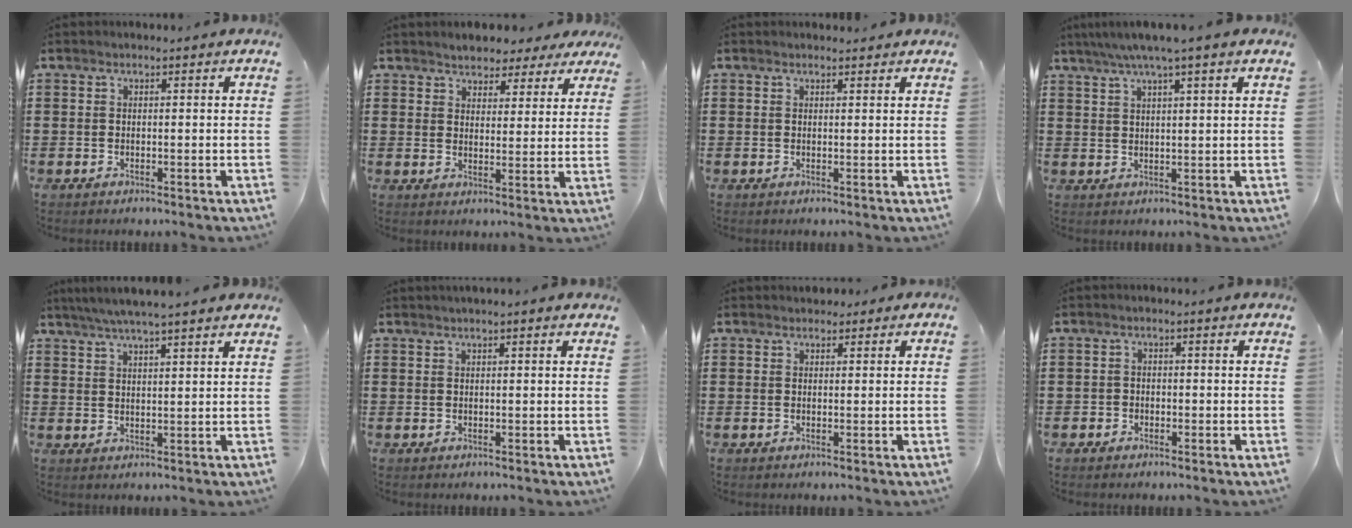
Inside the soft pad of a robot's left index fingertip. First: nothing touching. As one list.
[{"total": 3.6, "force": [3.3, 1.5, -0.1], "torque": [-0.018, -0.003, 0.060]}, {"total": 0.8, "force": [0.7, 0.2, 0.1], "torque": [-0.005, 0.000, 0.015]}, {"total": 3.8, "force": [2.8, -0.5, 2.6], "torque": [-0.057, -0.003, 0.047]}, {"total": 4.3, "force": [3.9, -0.2, 1.9], "torque": [-0.048, -0.011, 0.068]}, {"total": 0.9, "force": [0.7, -0.1, 0.6], "torque": [-0.012, 0.000, 0.013]}, {"total": 2.5, "force": [2.3, 1.0, 0.3], "torque": [-0.003, 0.000, 0.042]}, {"total": 1.1, "force": [-0.7, 0.9, -0.1], "torque": [-0.003, 0.002, -0.016]}]